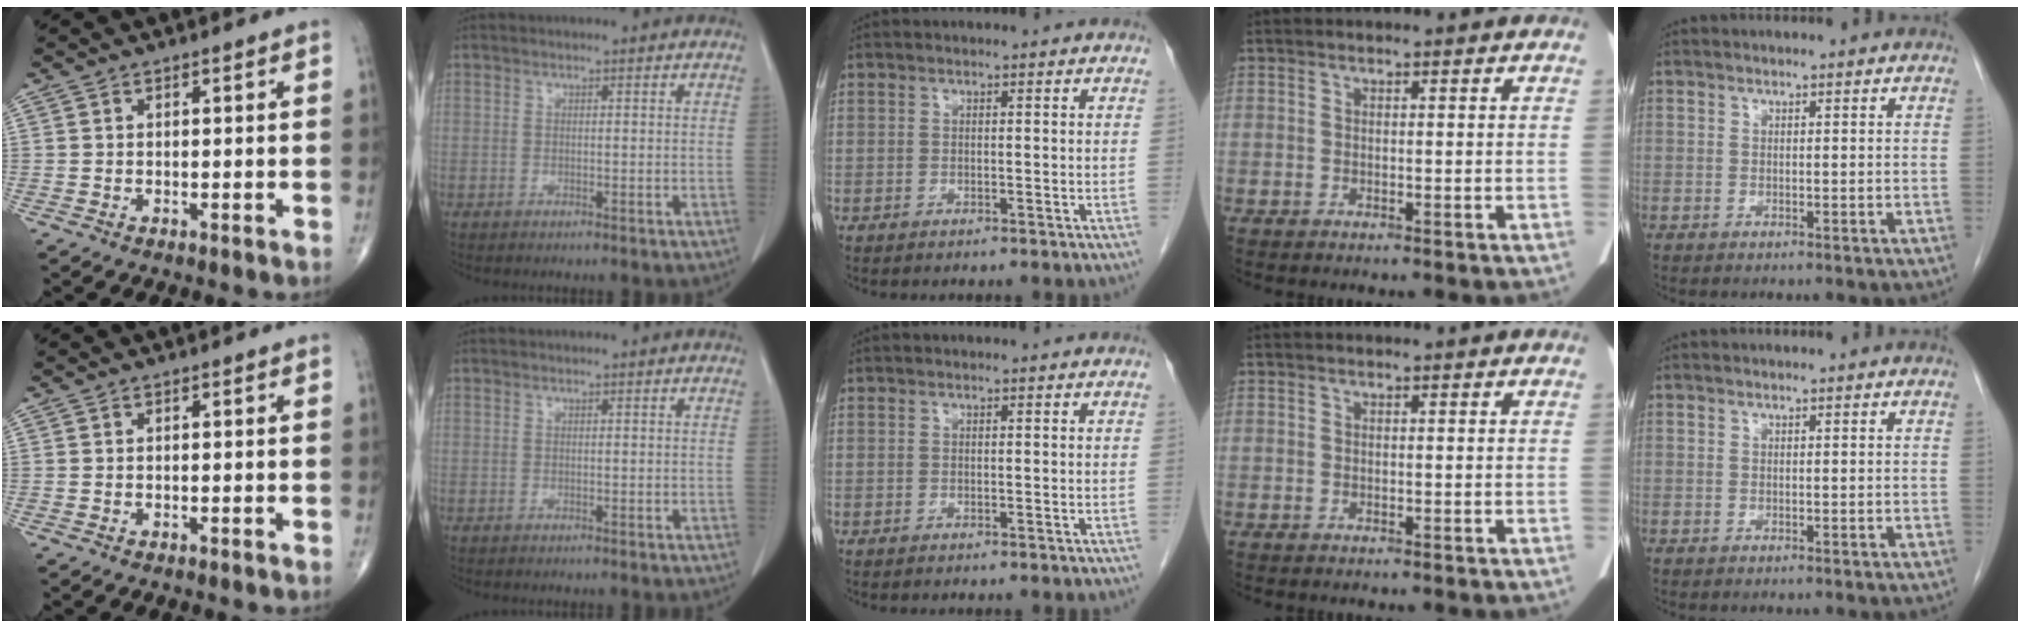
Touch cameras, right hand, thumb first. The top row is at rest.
{}